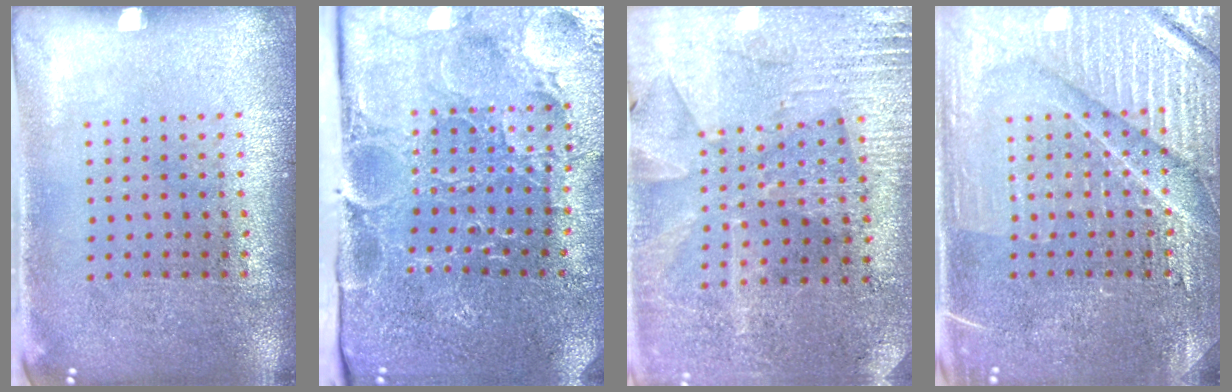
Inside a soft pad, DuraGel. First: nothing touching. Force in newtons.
{"total": 3.8, "press": 3.7, "slide": 0.9}
{"total": 2.8, "press": 2.7, "slide": 0.6}
{"total": 4.3, "press": 4.2, "slide": 0.5}